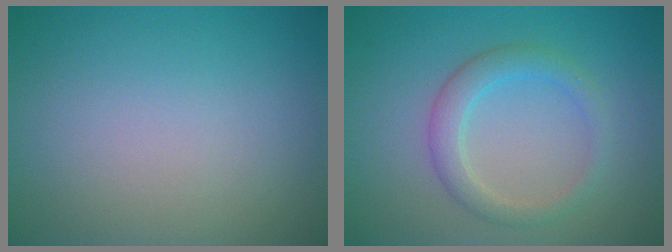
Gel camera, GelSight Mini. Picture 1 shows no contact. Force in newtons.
{"total": 2.8, "press": 2.8, "slide": 0.1}